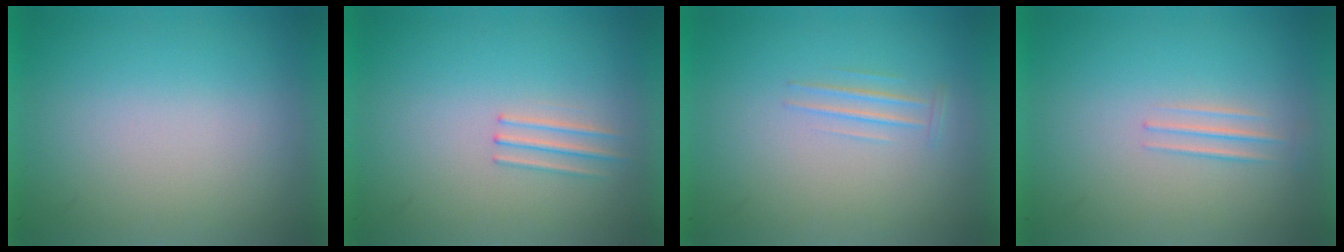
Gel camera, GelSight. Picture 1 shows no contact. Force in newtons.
{"total": 1.2}
{"total": 1.2}
{"total": 1.4}